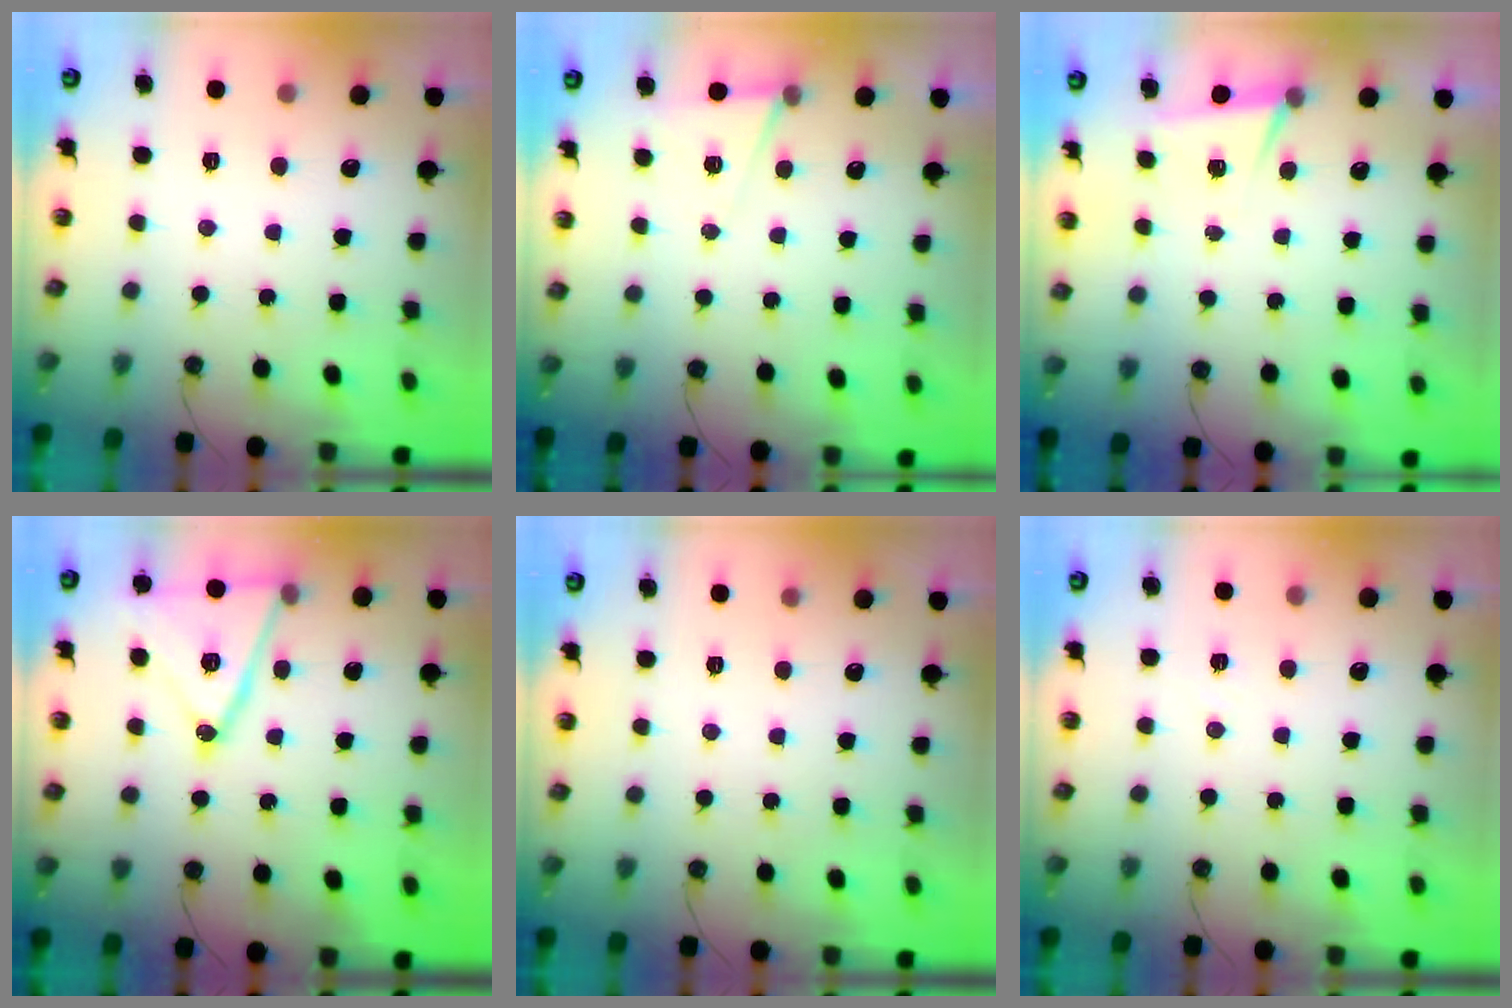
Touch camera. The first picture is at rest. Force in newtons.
{"total": 7.1, "press": 5.2, "slide": 4.8}
{"total": 4.2, "press": 3.0, "slide": 3.0}
{"total": 17.6, "press": 17.3, "slide": 3.5}
{"total": 0.0}
{"total": 4.3, "press": 3.4, "slide": 2.5}